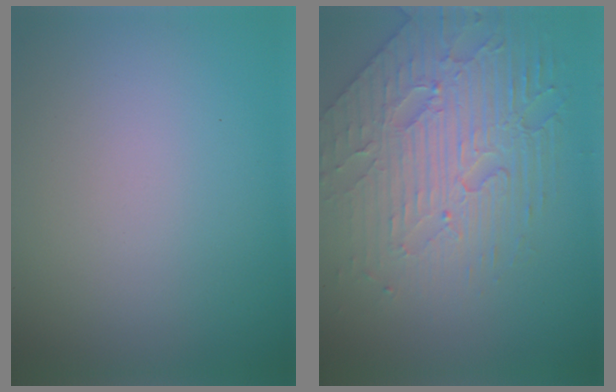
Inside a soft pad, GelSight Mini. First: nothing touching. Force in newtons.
{"total": 6.7, "press": 5.3, "slide": 4.1}